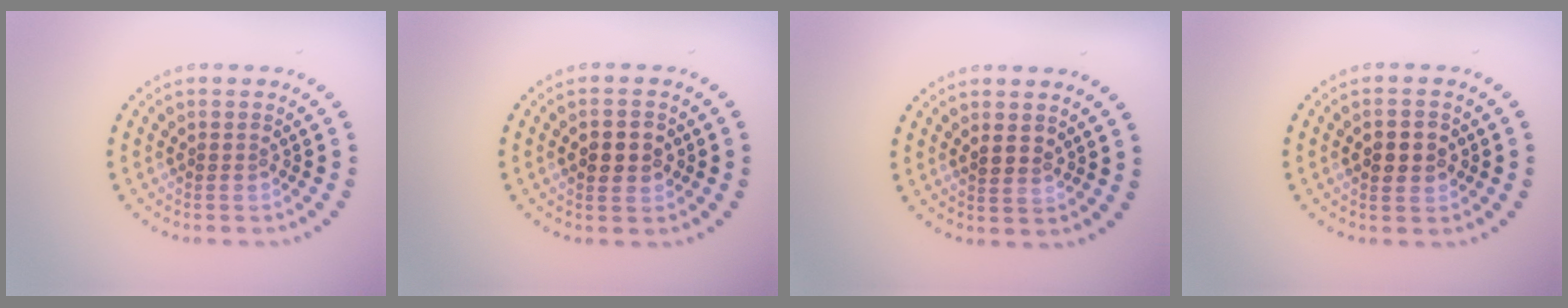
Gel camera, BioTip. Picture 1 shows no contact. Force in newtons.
{"total": 2.6, "press": 2.6, "slide": 0.1}
{"total": 0.9, "press": 0.8, "slide": 0.5}
{"total": 2.6, "press": 2.6, "slide": 0.1}